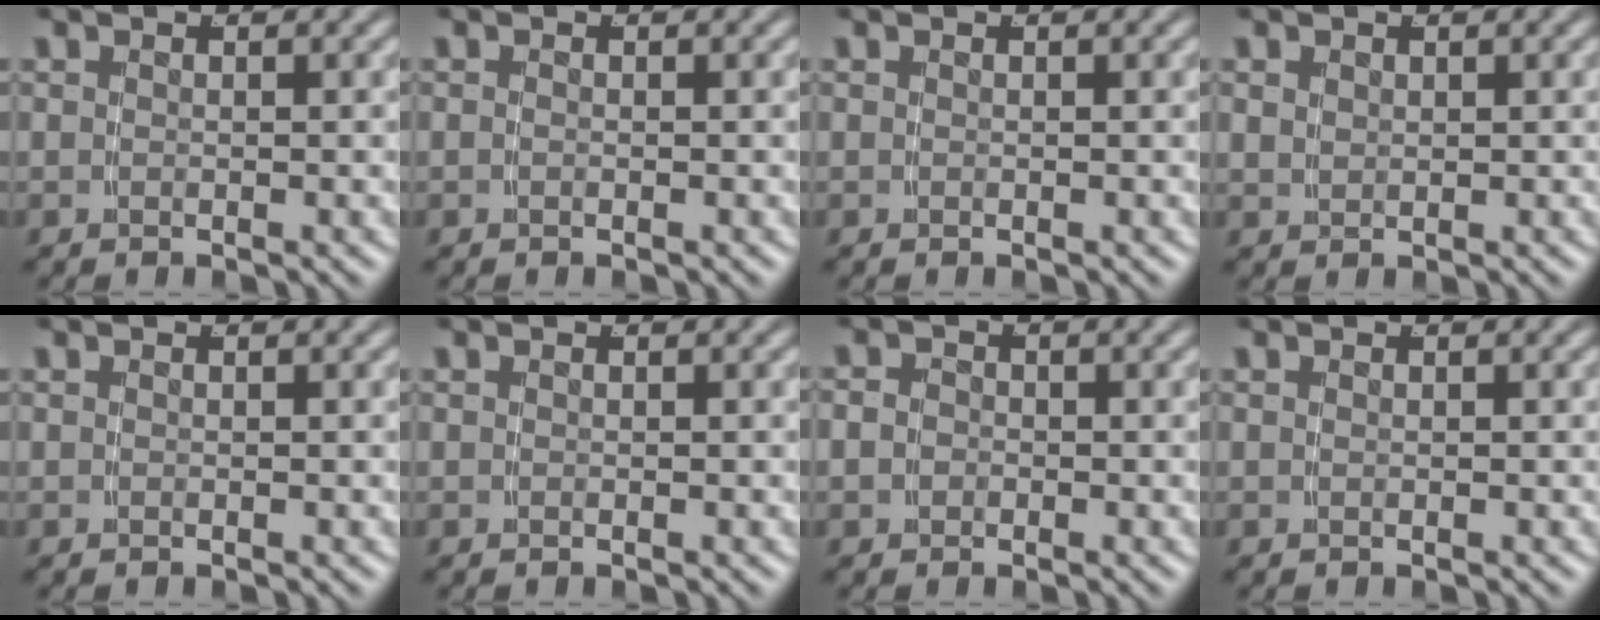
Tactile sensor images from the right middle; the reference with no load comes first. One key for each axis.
{"total": 0.0}
{"total": 0.0}
{"total": 0.7, "fx": 0.6, "fy": 0.3, "fz": 0.3, "tx": -0.006, "ty": -0.005, "tz": 0.022}
{"total": 0.0}
{"total": 0.0}
{"total": 1.7, "fx": -0.4, "fy": 1.6, "fz": 0.5, "tx": -0.017, "ty": -0.007, "tz": -0.008}
{"total": 0.0}